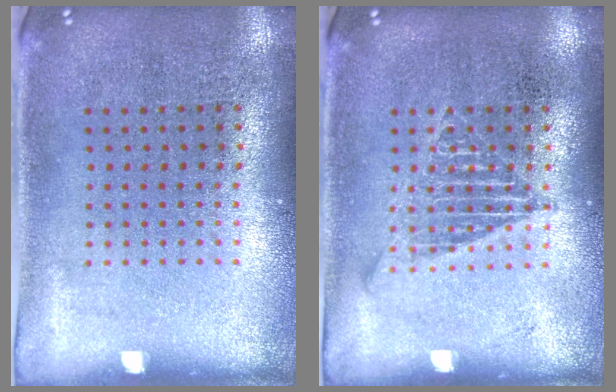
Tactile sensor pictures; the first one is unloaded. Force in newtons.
{"total": 1.7, "press": 1.7, "slide": 0.2}